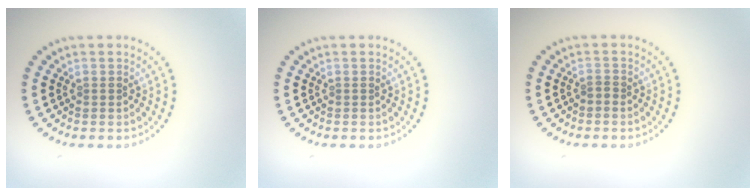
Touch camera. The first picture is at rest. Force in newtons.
{"total": 0.0}
{"total": 0.6, "press": 0.3, "slide": 0.5}